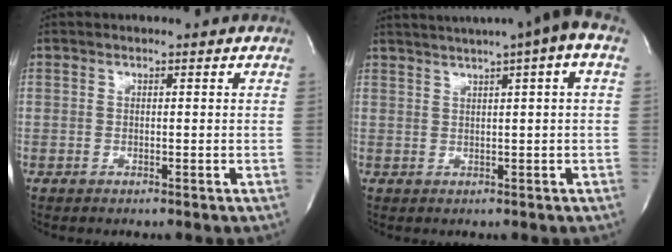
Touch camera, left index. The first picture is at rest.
{"total": 10.1, "force": [6.2, -0.1, 8.0], "torque": [-0.127, 0.032, 0.077]}